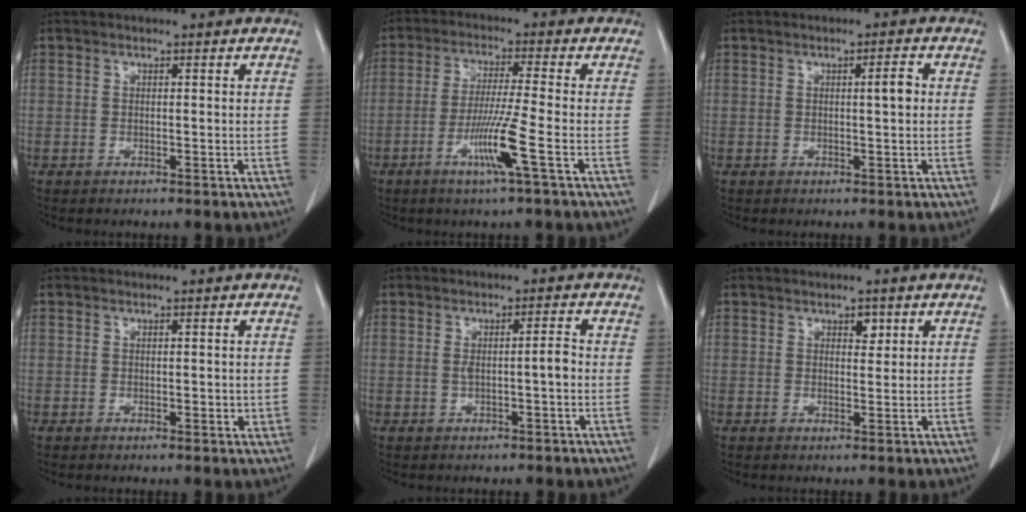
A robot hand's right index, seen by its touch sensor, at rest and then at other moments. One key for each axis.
{"total": 7.7, "fx": -3.1, "fy": -1.4, "fz": 6.9, "tx": -0.132, "ty": -0.017, "tz": -0.064}
{"total": 2.2, "fx": 0.3, "fy": 0.2, "fz": 2.2, "tx": -0.035, "ty": 0.003, "tz": 0.004}
{"total": 1.5, "fx": -0.1, "fy": 0.9, "fz": 1.2, "tx": -0.011, "ty": 0.000, "tz": 0.000}
{"total": 2.9, "fx": -0.3, "fy": 0.2, "fz": 2.9, "tx": -0.051, "ty": 0.006, "tz": -0.003}
{"total": 1.8, "fx": 1.0, "fy": 1.0, "fz": 1.2, "tx": -0.014, "ty": -0.002, "tz": 0.015}